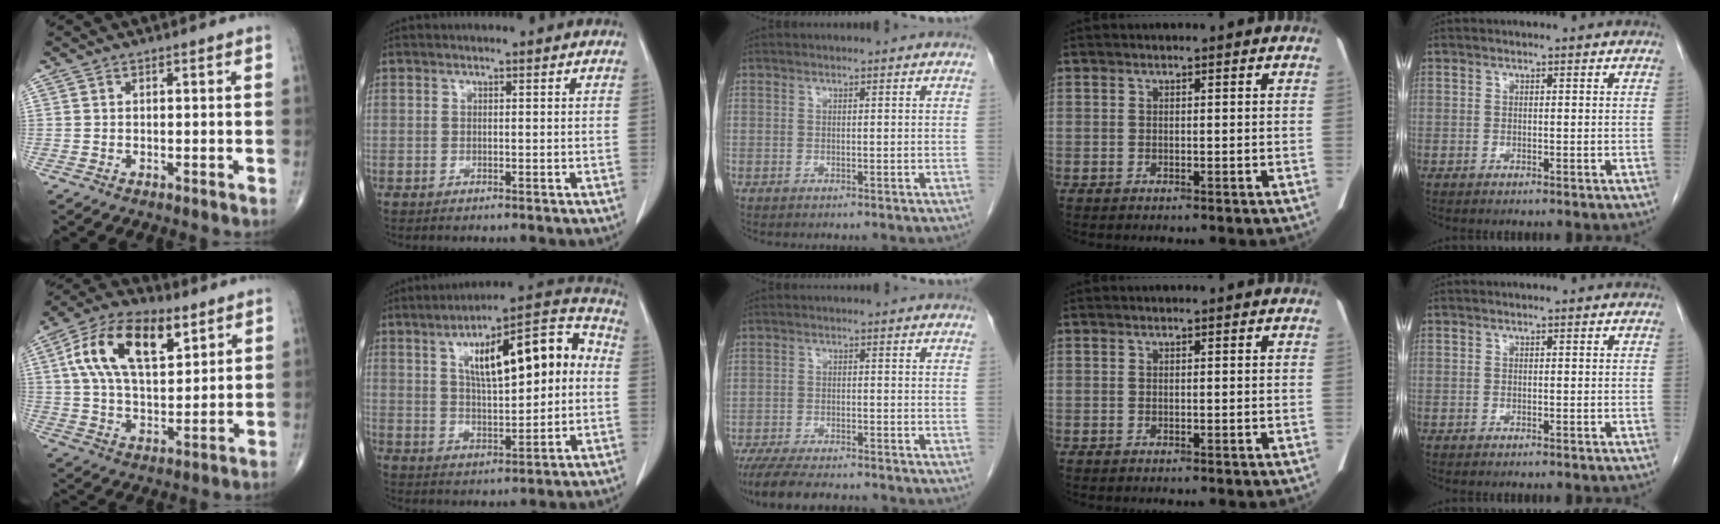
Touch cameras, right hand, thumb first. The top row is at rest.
{"thumb": {"total": 17.9, "force": [7.1, 9.2, 13.6], "torque": [-0.229, -0.004, 0.125]}, "index": {"total": 16.9, "force": [3.0, 4.9, 15.9], "torque": [-0.236, 0.042, 0.049]}, "middle": {"total": 11.1, "force": [-9.6, 2.2, 5.0], "torque": [-0.082, -0.014, -0.147]}}